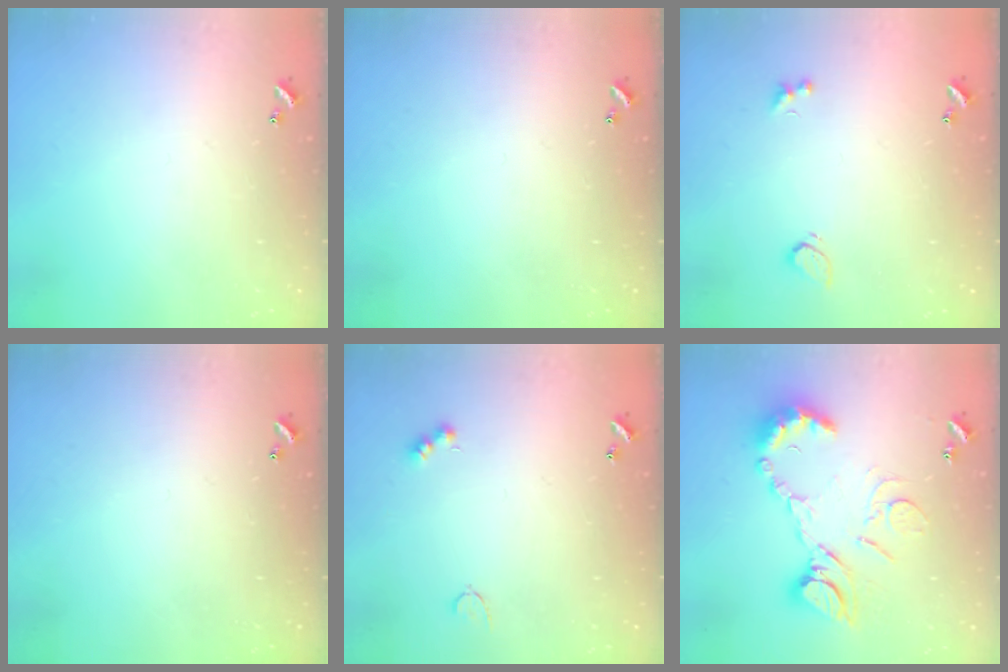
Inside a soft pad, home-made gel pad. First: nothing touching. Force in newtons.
{"total": 0.0}
{"total": 2.1, "press": 1.8, "slide": 1.2}
{"total": 0.0}
{"total": 4.1, "press": 4.1, "slide": 0.6}
{"total": 14.9, "press": 14.9, "slide": 0.7}